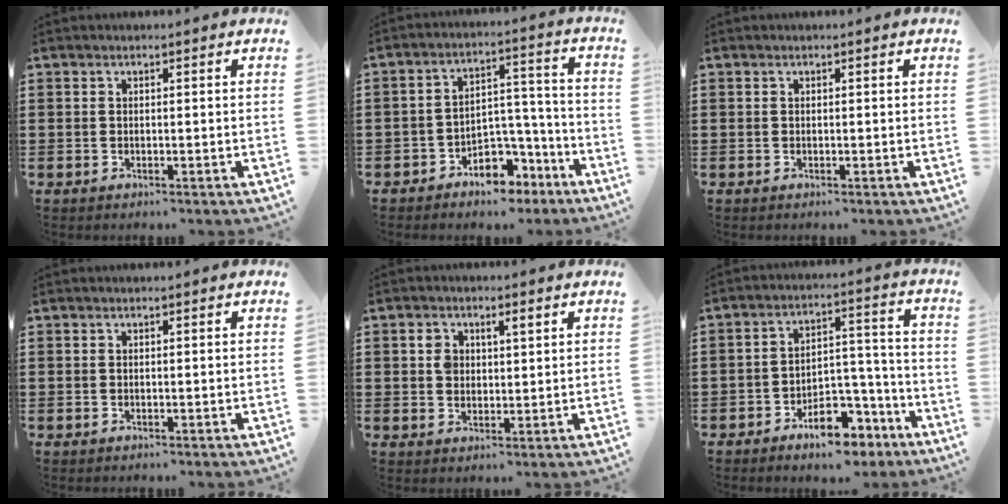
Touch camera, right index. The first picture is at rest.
{"total": 6.0, "force": [-4.3, 3.9, 1.4], "torque": [-0.028, 0.019, -0.078]}
{"total": 0.0}
{"total": 0.0}
{"total": 2.8, "force": [0.7, 2.0, 1.8], "torque": [-0.044, 0.010, 0.010]}
{"total": 8.7, "force": [-6.2, 4.5, 4.1], "torque": [-0.047, 0.038, -0.110]}